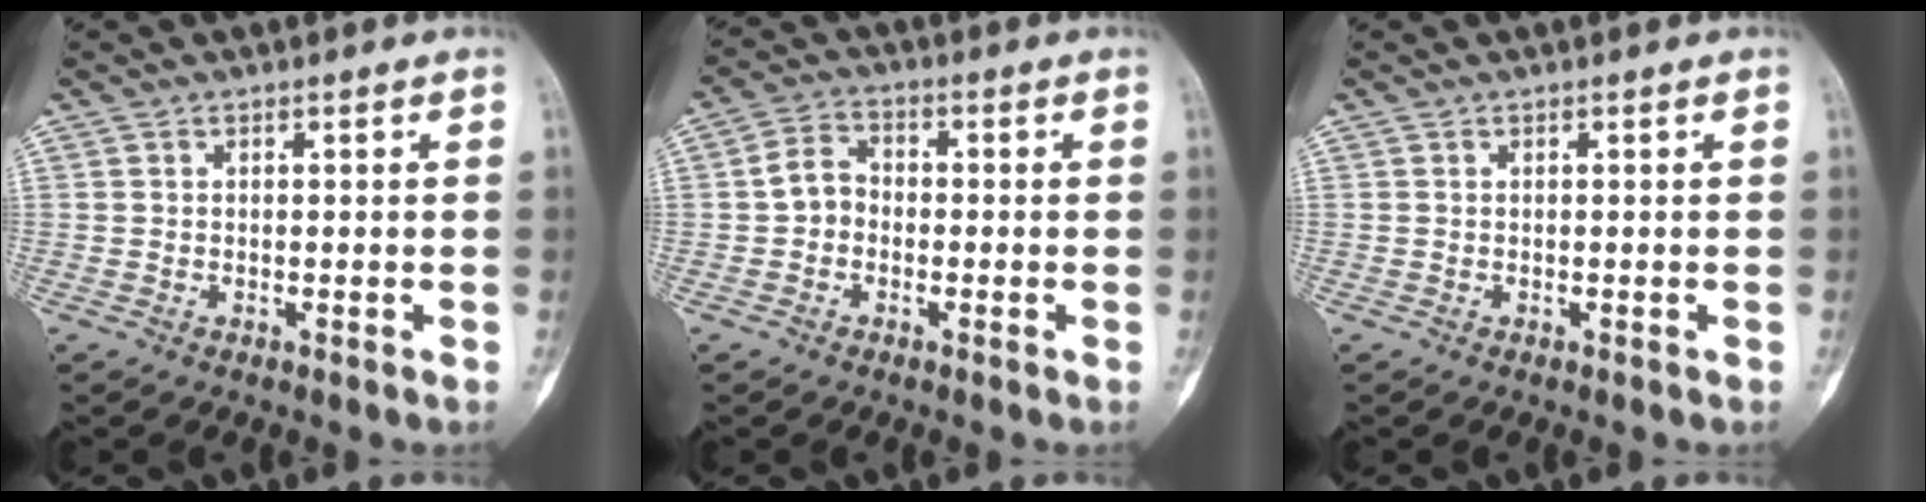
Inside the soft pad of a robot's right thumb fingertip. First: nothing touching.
{"total": 5.0, "force": [-0.9, 4.1, 2.8], "torque": [-0.035, 0.019, -0.027]}
{"total": 0.0}